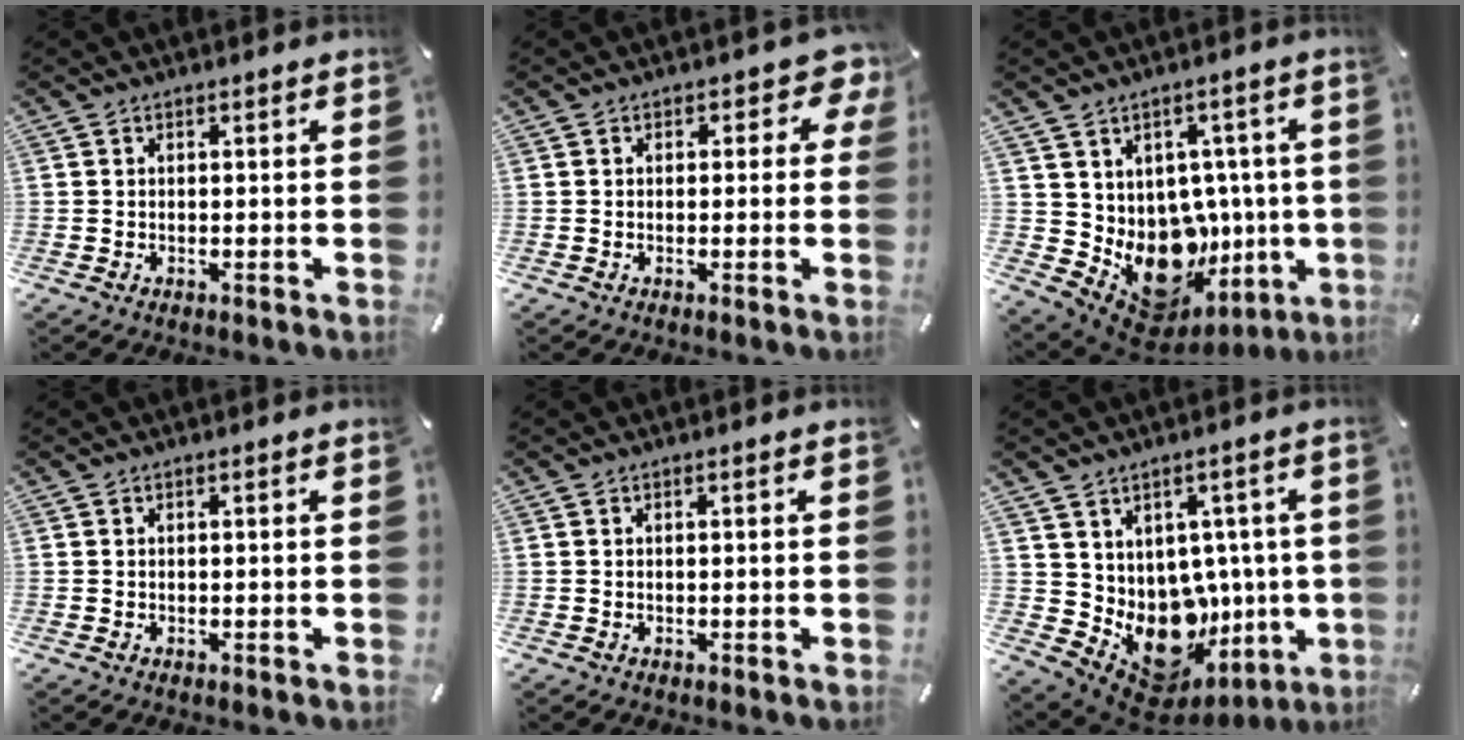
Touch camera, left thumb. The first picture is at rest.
{"total": 4.2, "force": [1.3, 2.6, 3.0], "torque": [-0.031, 0.000, 0.015]}
{"total": 14.7, "force": [-2.2, 11.8, 8.5], "torque": [-0.121, -0.030, -0.011]}
{"total": 0.0}
{"total": 0.0}
{"total": 13.7, "force": [-2.1, 11.1, 7.8], "torque": [-0.123, -0.036, -0.016]}